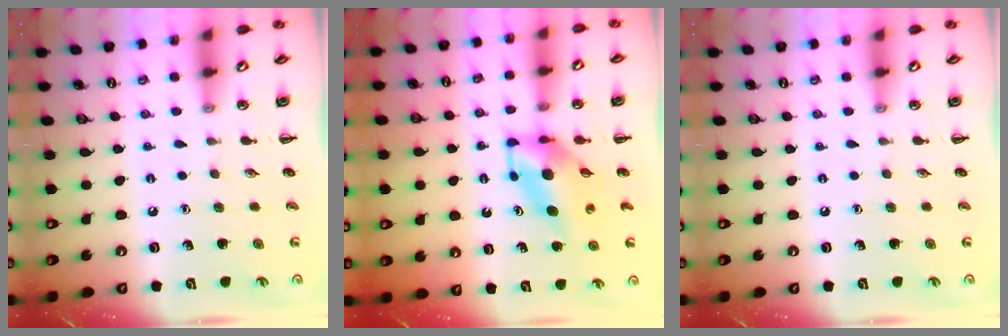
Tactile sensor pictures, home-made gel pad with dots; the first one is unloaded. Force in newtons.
{"total": 5.4, "press": 5.3, "slide": 0.9}
{"total": 0.0}